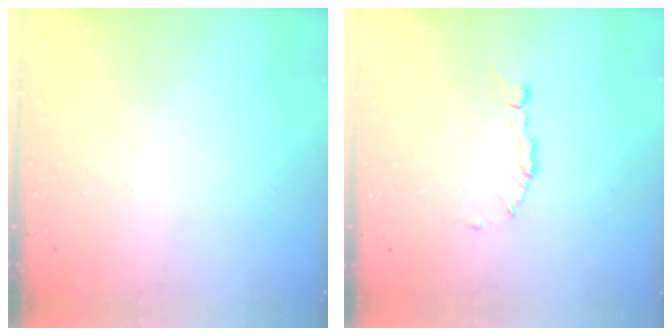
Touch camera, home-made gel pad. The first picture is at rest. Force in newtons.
{"total": 3.0, "press": 2.9, "slide": 0.3}